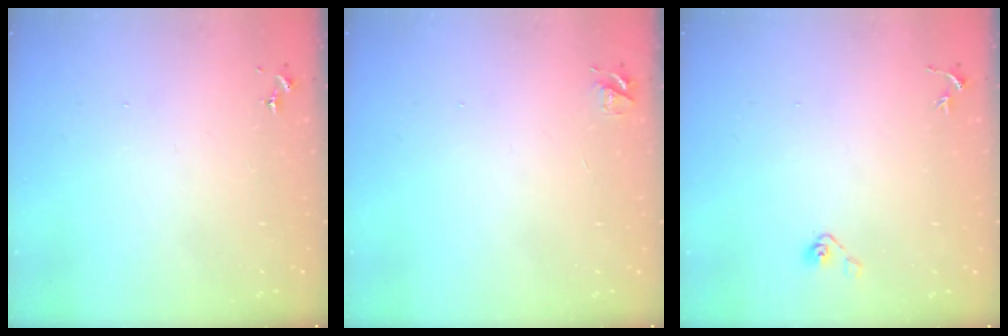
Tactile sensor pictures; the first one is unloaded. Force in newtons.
{"total": 4.7, "press": 4.7, "slide": 0.6}
{"total": 4.1, "press": 3.7, "slide": 1.7}